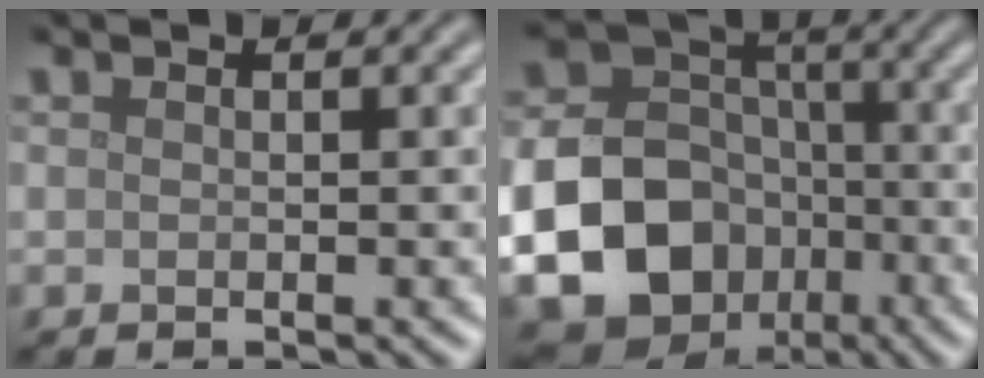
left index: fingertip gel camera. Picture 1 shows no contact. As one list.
[{"total": 21.3, "force": [-7.7, 18.5, 7.4], "torque": [-0.176, -0.069, -0.153]}]